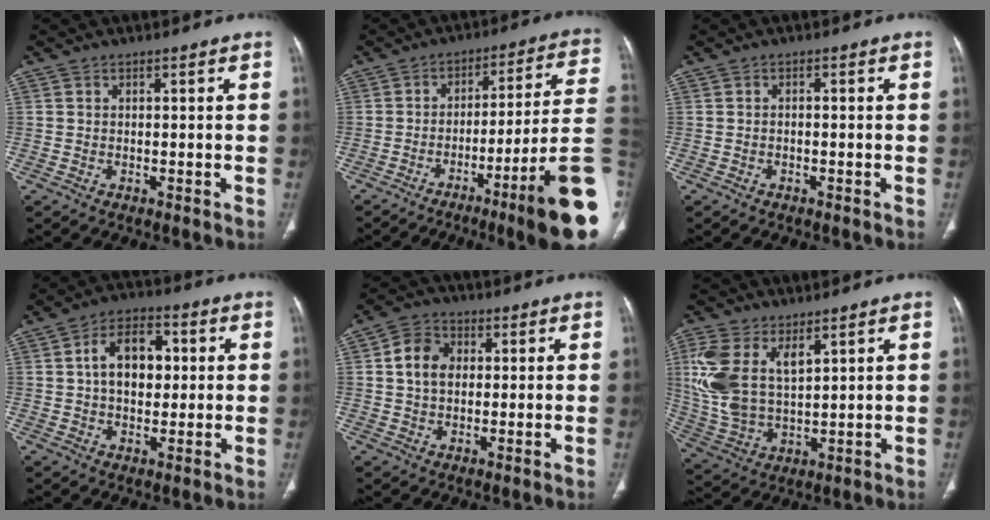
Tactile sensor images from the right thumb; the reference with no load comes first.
{"total": 19.5, "force": [-7.9, 0.2, 17.8], "torque": [-0.190, 0.041, -0.123]}
{"total": 0.5, "force": [-0.3, 0.3, 0.4], "torque": [-0.007, 0.005, -0.007]}
{"total": 10.4, "force": [1.3, 6.9, 7.8], "torque": [-0.096, 0.013, 0.017]}
{"total": 7.4, "force": [1.1, 5.7, 4.6], "torque": [-0.070, 0.010, 0.013]}
{"total": 13.9, "force": [5.4, 7.8, 10.1], "torque": [-0.218, -0.012, 0.124]}